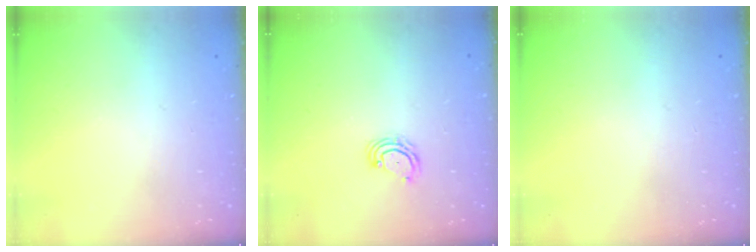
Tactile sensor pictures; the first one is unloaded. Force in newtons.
{"total": 5.0, "press": 5.0, "slide": 0.4}
{"total": 0.0}